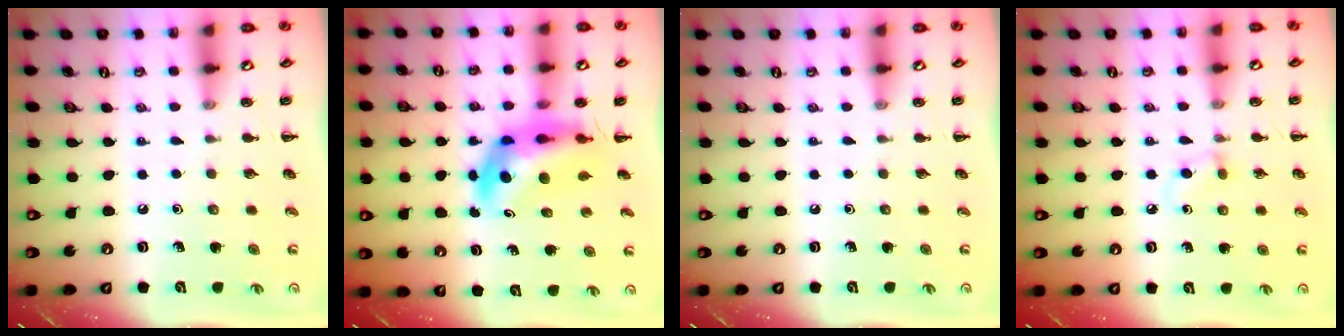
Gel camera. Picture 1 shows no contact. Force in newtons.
{"total": 9.4, "press": 8.9, "slide": 3.1}
{"total": 0.0}
{"total": 4.1, "press": 3.8, "slide": 1.7}